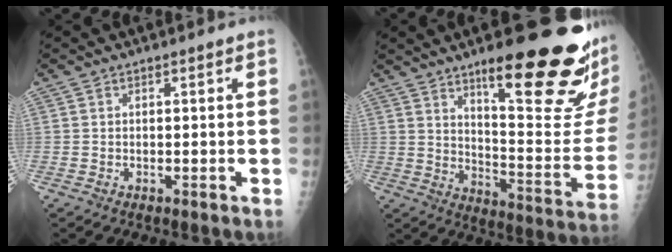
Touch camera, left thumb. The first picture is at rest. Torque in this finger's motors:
{"motor_torque": [2.40, 0.89, 1.36, -1.42, 0.44]}